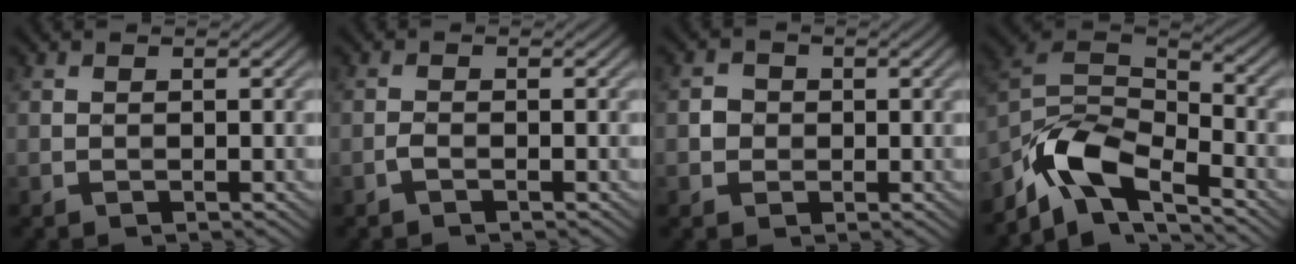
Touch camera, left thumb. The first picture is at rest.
{"total": 0.9, "force": [-0.6, 0.2, 0.6], "torque": [-0.013, 0.004, -0.015]}
{"total": 1.8, "force": [-0.1, 1.7, 0.5], "torque": [-0.007, 0.000, -0.005]}
{"total": 9.7, "force": [-6.7, 3.7, 5.9], "torque": [-0.118, -0.006, -0.148]}